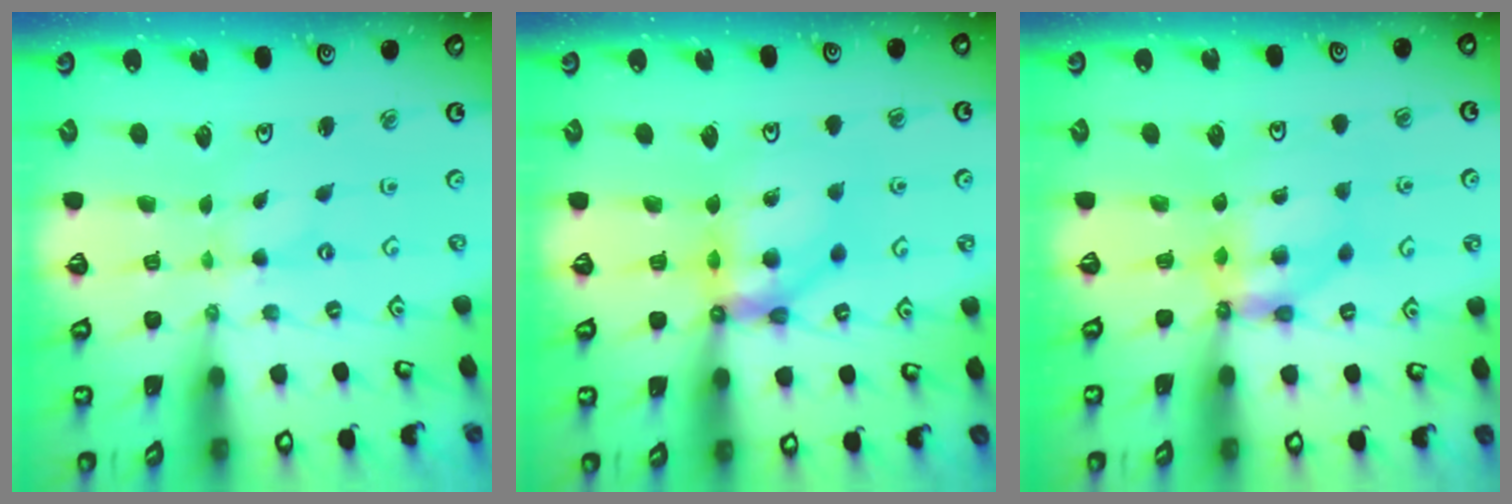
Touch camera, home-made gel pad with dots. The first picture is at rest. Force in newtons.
{"total": 9.4, "press": 9.4, "slide": 1.1}
{"total": 6.7, "press": 6.7, "slide": 0.6}